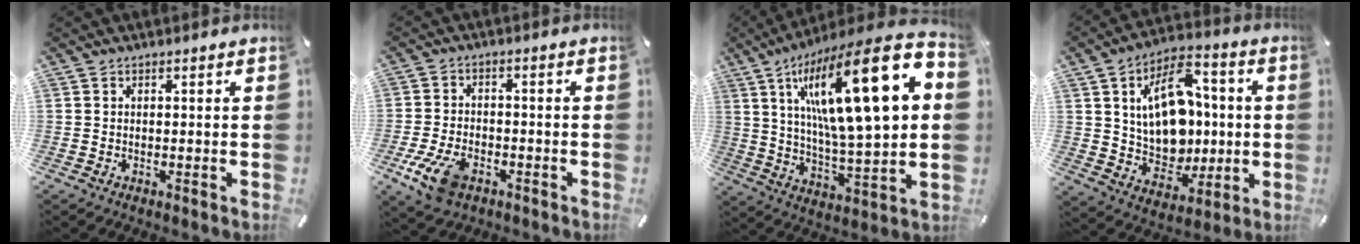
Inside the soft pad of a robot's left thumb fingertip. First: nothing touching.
{"total": 9.2, "force": [-4.6, 5.3, 6.0], "torque": [-0.141, 0.009, -0.087]}
{"total": 28.8, "force": [10.1, 8.3, 25.6], "torque": [-0.441, -0.066, 0.150]}
{"total": 17.6, "force": [3.3, 13.1, 11.2], "torque": [-0.172, -0.010, 0.068]}